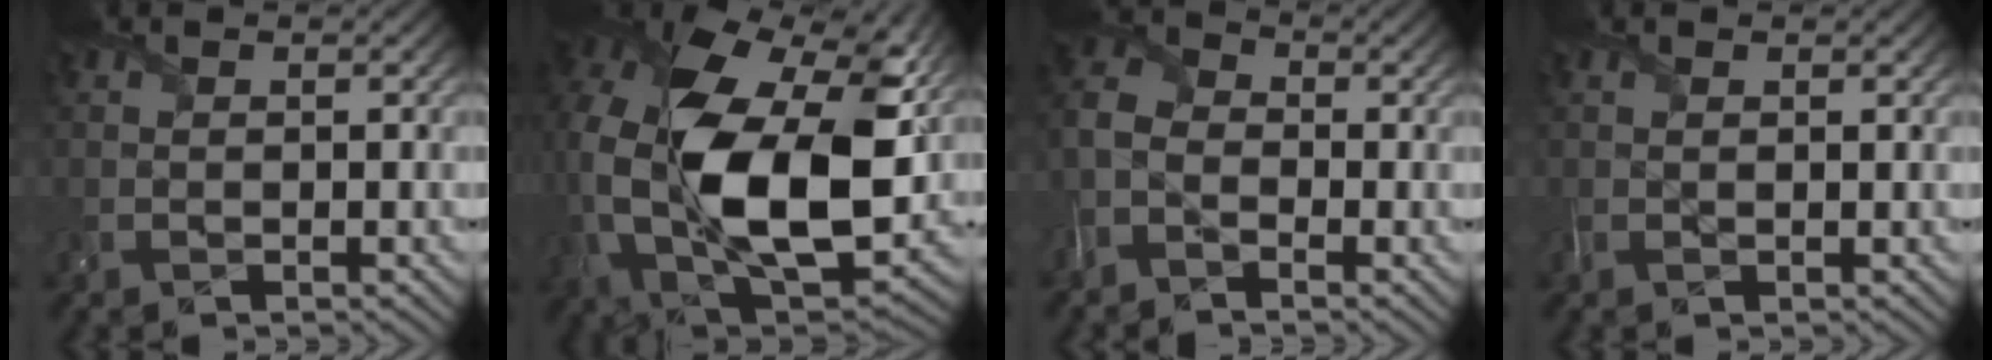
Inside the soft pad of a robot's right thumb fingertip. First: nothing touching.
{"total": 20.8, "force": [3.2, 13.4, 15.6], "torque": [-0.389, -0.029, 0.080]}
{"total": 4.7, "force": [-2.8, 3.1, 2.3], "torque": [-0.068, -0.002, -0.074]}
{"total": 1.0, "force": [0.5, 0.4, 0.8], "torque": [-0.024, 0.001, 0.009]}